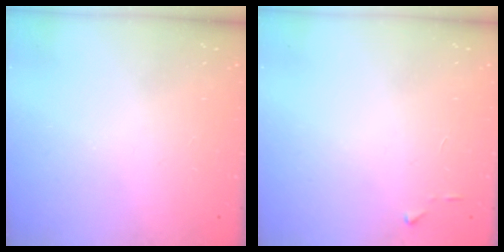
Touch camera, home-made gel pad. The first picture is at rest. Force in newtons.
{"total": 3.7, "press": 3.7, "slide": 0.4}